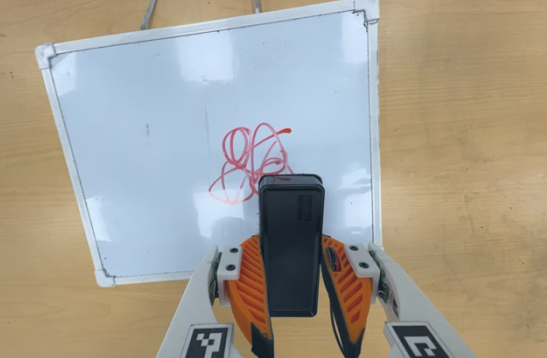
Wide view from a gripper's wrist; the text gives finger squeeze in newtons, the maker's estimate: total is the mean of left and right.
{"total": 4.6, "left": 3.3, "right": 5.9}